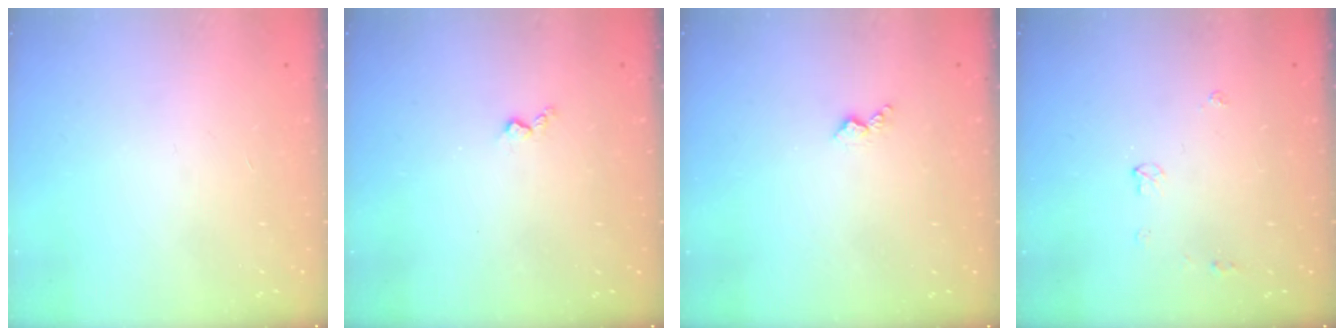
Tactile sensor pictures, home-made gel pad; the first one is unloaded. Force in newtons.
{"total": 2.9, "press": 2.9, "slide": 0.5}
{"total": 2.7, "press": 2.6, "slide": 0.5}
{"total": 3.7, "press": 3.6, "slide": 0.6}